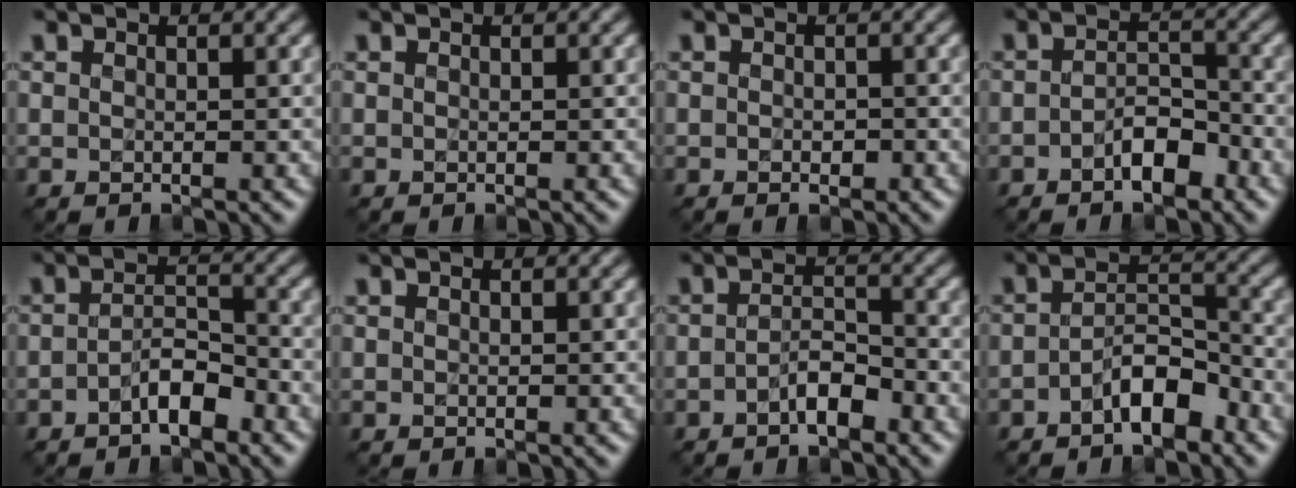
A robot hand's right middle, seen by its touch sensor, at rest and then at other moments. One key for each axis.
{"total": 0.0}
{"total": 0.7, "fx": -0.1, "fy": 0.5, "fz": 0.5, "tx": -0.007, "ty": -0.001, "tz": -0.003}
{"total": 3.0, "fx": -1.6, "fy": 1.4, "fz": 2.1, "tx": -0.031, "ty": 0.011, "tz": -0.031}
{"total": 2.8, "fx": -1.7, "fy": 1.1, "fz": 2.0, "tx": -0.035, "ty": 0.010, "tz": -0.034}
{"total": 0.0}
{"total": 2.4, "fx": -1.4, "fy": 0.9, "fz": 1.7, "tx": -0.030, "ty": 0.008, "tz": -0.028}
{"total": 3.9, "fx": -2.2, "fy": 1.6, "fz": 2.8, "tx": -0.045, "ty": 0.013, "tz": -0.041}